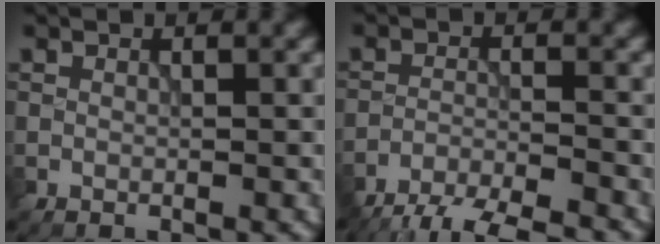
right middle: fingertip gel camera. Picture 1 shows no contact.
{"total": 7.6, "force": [-7.0, 1.2, 2.7], "torque": [-0.049, -0.014, -0.109]}